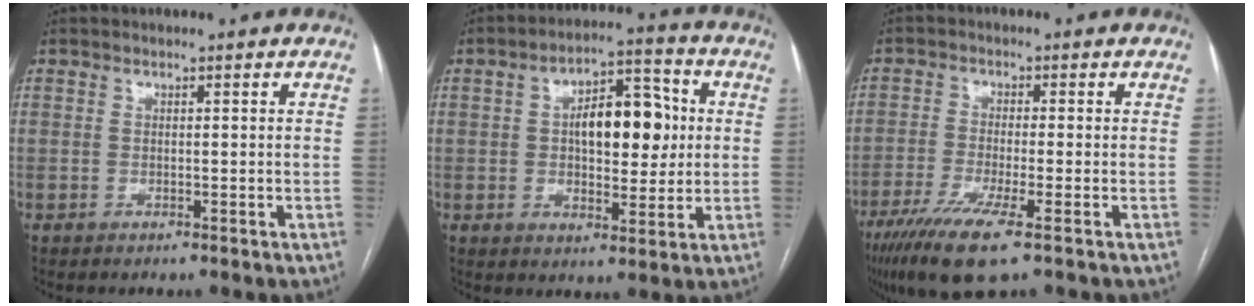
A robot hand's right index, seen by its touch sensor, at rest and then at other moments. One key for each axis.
{"total": 11.2, "fx": 1.5, "fy": 5.2, "fz": 9.9, "tx": -0.148, "ty": 0.024, "tz": 0.026}
{"total": 8.6, "fx": -5.2, "fy": 0.4, "fz": 6.9, "tx": -0.130, "ty": -0.025, "tz": -0.092}